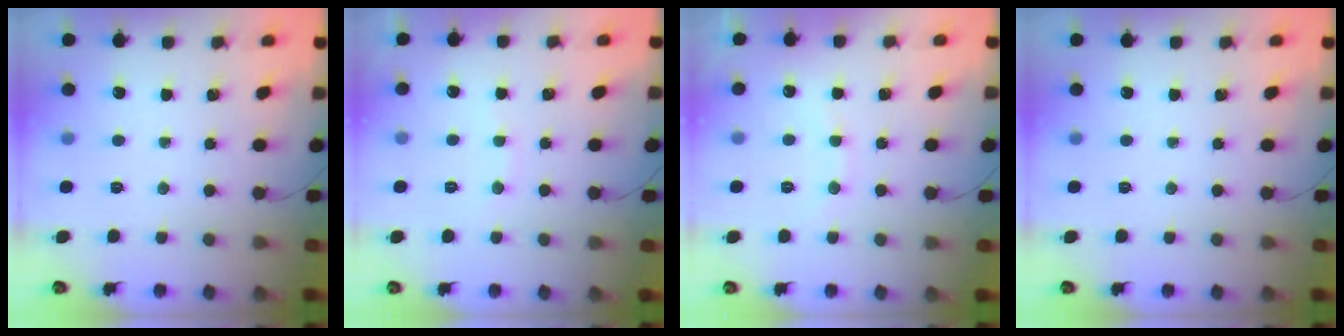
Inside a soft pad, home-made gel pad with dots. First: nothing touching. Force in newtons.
{"total": 4.7, "press": 4.6, "slide": 1.0}
{"total": 7.2, "press": 7.1, "slide": 1.3}
{"total": 0.0}